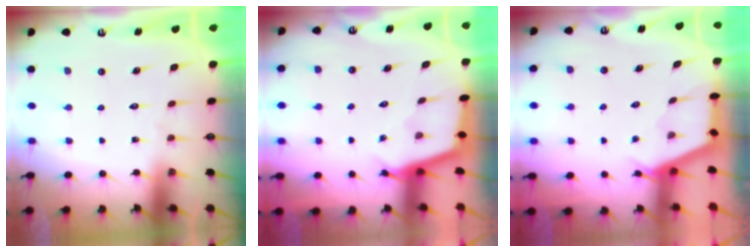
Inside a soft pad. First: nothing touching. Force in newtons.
{"total": 2.3, "press": 2.3, "slide": 0.2}
{"total": 2.8, "press": 2.8, "slide": 0.3}